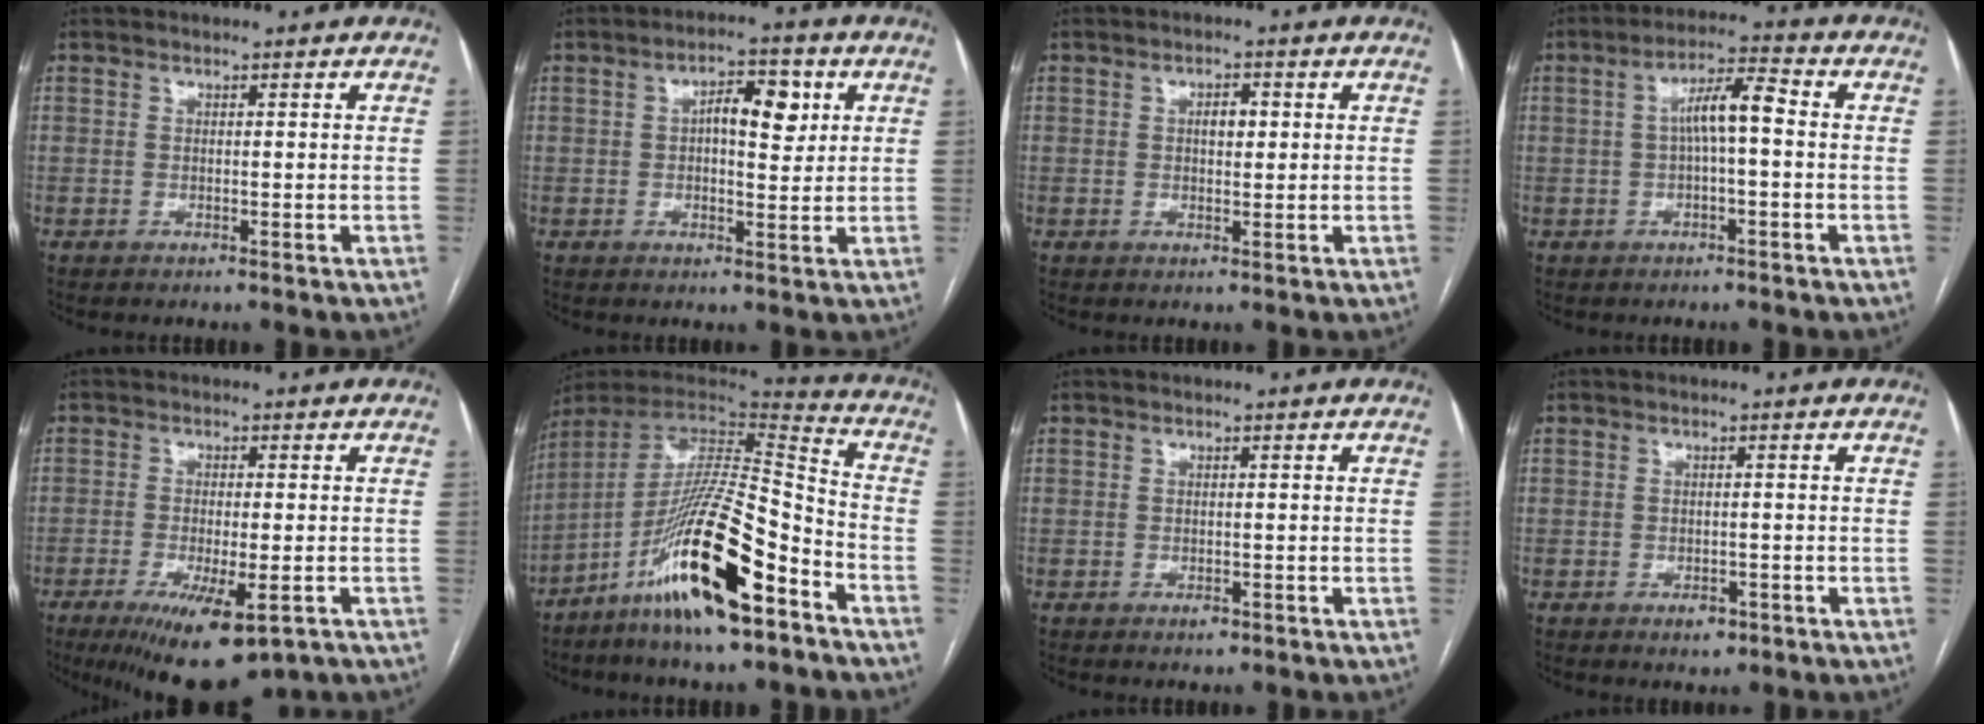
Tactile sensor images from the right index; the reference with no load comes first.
{"total": 6.7, "force": [1.7, 2.7, 5.9], "torque": [-0.092, 0.015, 0.026]}
{"total": 2.5, "force": [0.4, 1.3, 2.1], "torque": [-0.033, 0.007, 0.007]}
{"total": 6.2, "force": [0.2, 1.1, 6.1], "torque": [-0.109, 0.022, 0.003]}
{"total": 11.3, "force": [-6.2, 3.0, 8.9], "torque": [-0.143, -0.025, -0.090]}
{"total": 21.2, "force": [-11.5, 2.8, 17.5], "torque": [-0.332, -0.022, -0.207]}
{"total": 1.0, "force": [-0.6, 0.5, 0.6], "torque": [-0.008, 0.000, -0.004]}
{"total": 2.1, "force": [-1.2, 1.3, 1.2], "torque": [-0.012, 0.003, -0.009]}